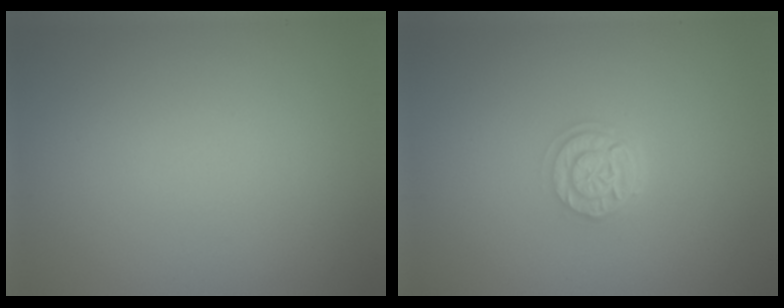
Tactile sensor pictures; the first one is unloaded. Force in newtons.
{"total": 2.9, "press": 2.3, "slide": 1.8}